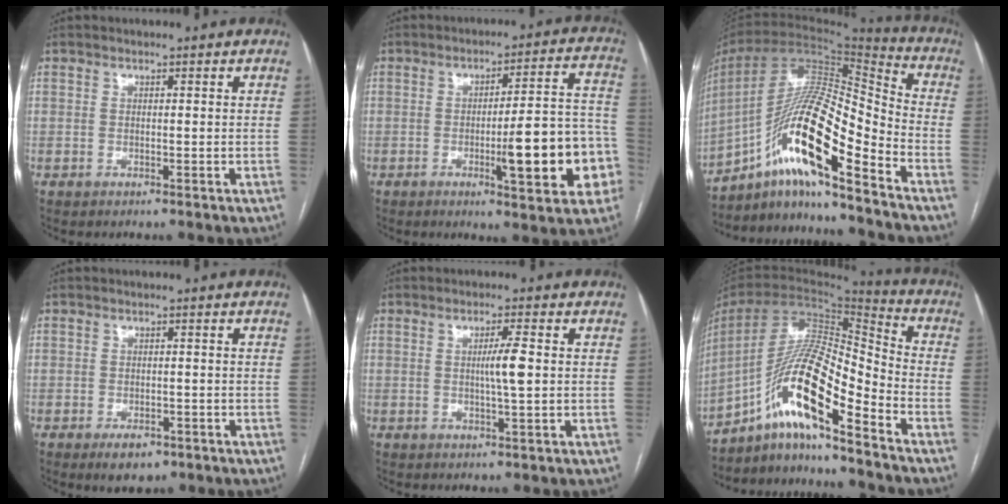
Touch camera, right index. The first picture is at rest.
{"total": 14.4, "force": [-4.2, 2.3, 13.6], "torque": [-0.166, 0.017, -0.054]}
{"total": 19.2, "force": [-10.8, 2.7, 15.7], "torque": [-0.305, 0.005, -0.189]}
{"total": 2.7, "force": [-1.6, 1.7, 1.2], "torque": [-0.014, 0.001, -0.014]}
{"total": 4.0, "force": [0.2, -0.1, 4.0], "torque": [-0.070, -0.002, 0.003]}
{"total": 16.8, "force": [-9.9, 2.4, 13.4], "torque": [-0.255, 0.013, -0.174]}